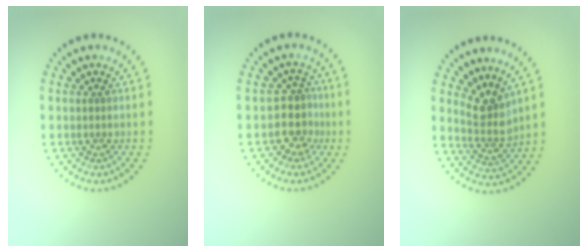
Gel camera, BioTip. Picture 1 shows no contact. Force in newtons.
{"total": 2.8, "press": 2.3, "slide": 1.6}
{"total": 3.0, "press": 2.2, "slide": 2.1}